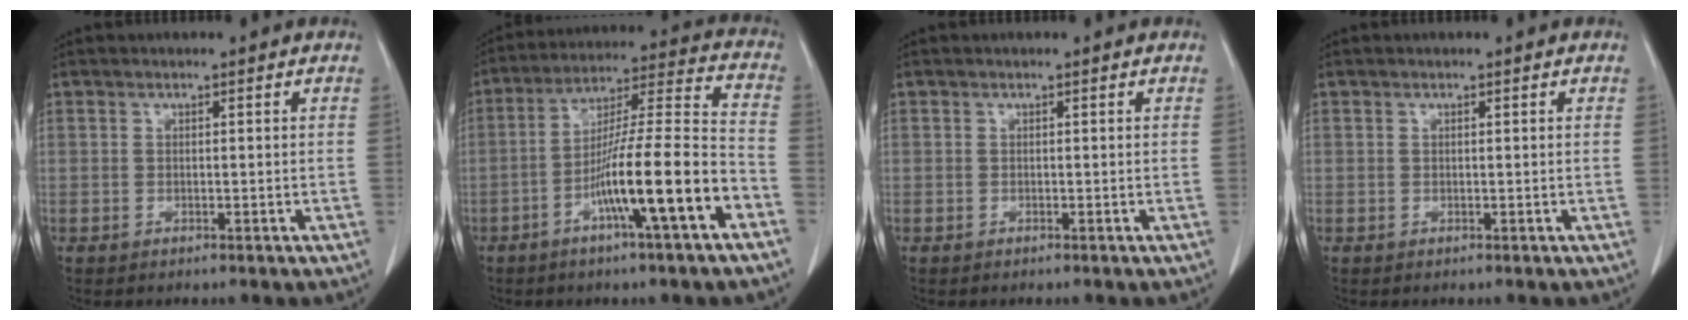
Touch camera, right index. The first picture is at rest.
{"total": 15.7, "force": [-6.6, 0.1, 14.2], "torque": [-0.243, 0.004, -0.113]}
{"total": 0.0}
{"total": 0.0}